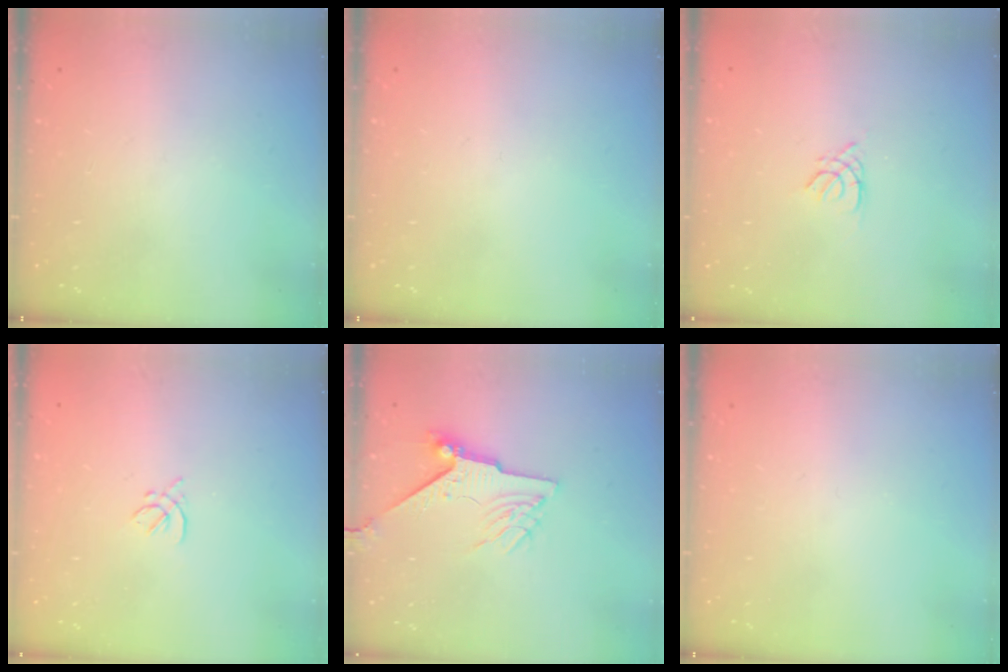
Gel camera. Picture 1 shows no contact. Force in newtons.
{"total": 0.0}
{"total": 1.3, "press": 1.3, "slide": 0.3}
{"total": 2.1, "press": 2.0, "slide": 0.7}
{"total": 7.0, "press": 6.9, "slide": 1.0}
{"total": 0.0}